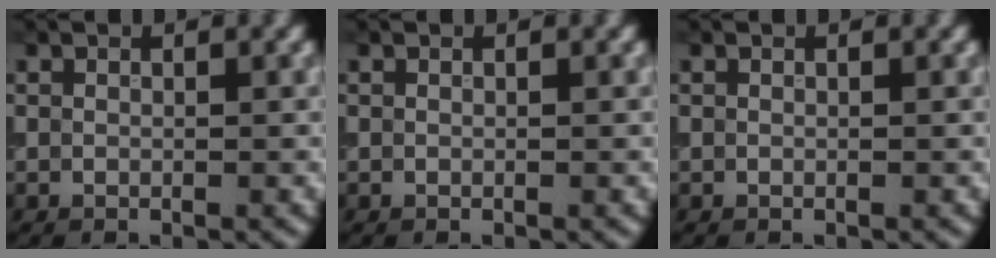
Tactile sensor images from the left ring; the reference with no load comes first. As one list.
[{"total": 0.0}, {"total": 0.0}]